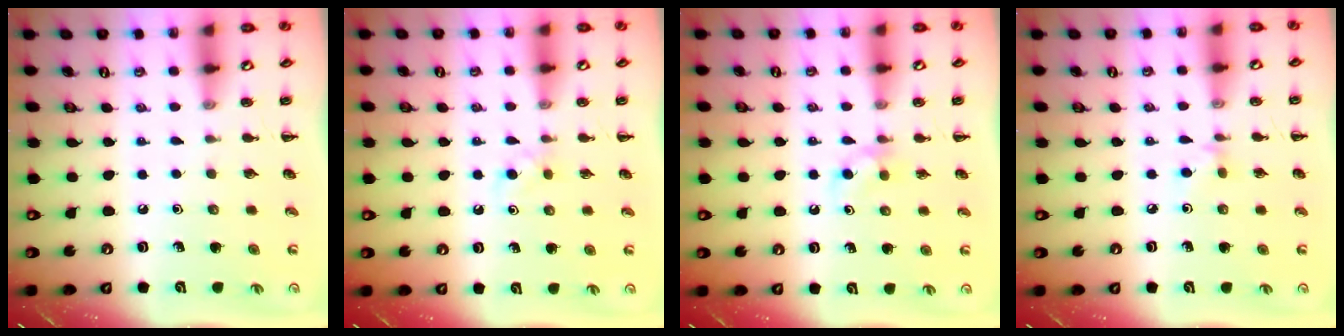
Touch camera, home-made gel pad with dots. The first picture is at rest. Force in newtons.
{"total": 3.6, "press": 3.4, "slide": 1.2}
{"total": 3.3, "press": 2.9, "slide": 1.4}
{"total": 2.8, "press": 2.6, "slide": 1.0}